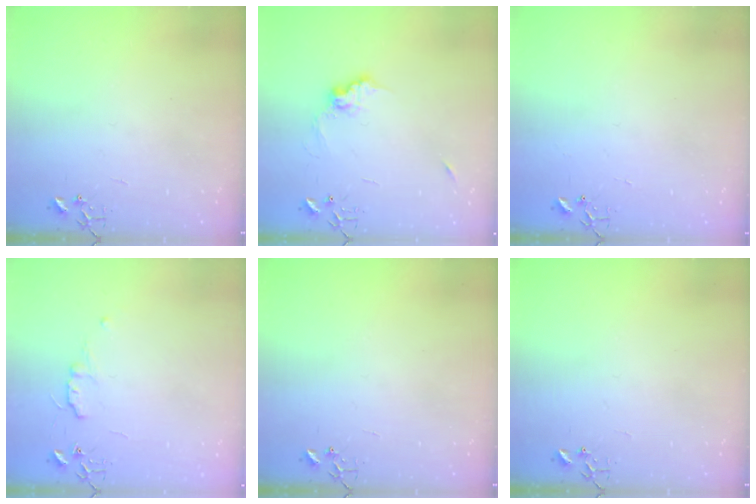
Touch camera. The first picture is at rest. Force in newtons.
{"total": 9.6, "press": 9.6, "slide": 0.8}
{"total": 1.4, "press": 1.4, "slide": 0.2}
{"total": 5.0, "press": 4.9, "slide": 0.6}
{"total": 0.0}
{"total": 0.0}